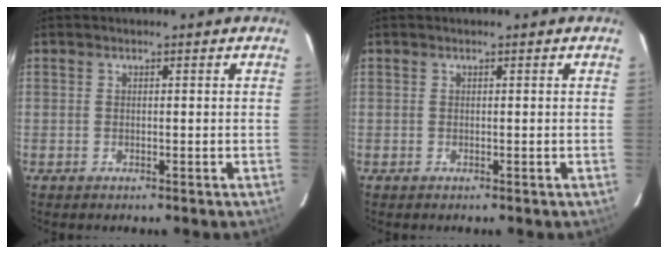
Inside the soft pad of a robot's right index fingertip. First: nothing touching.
{"total": 0.0}